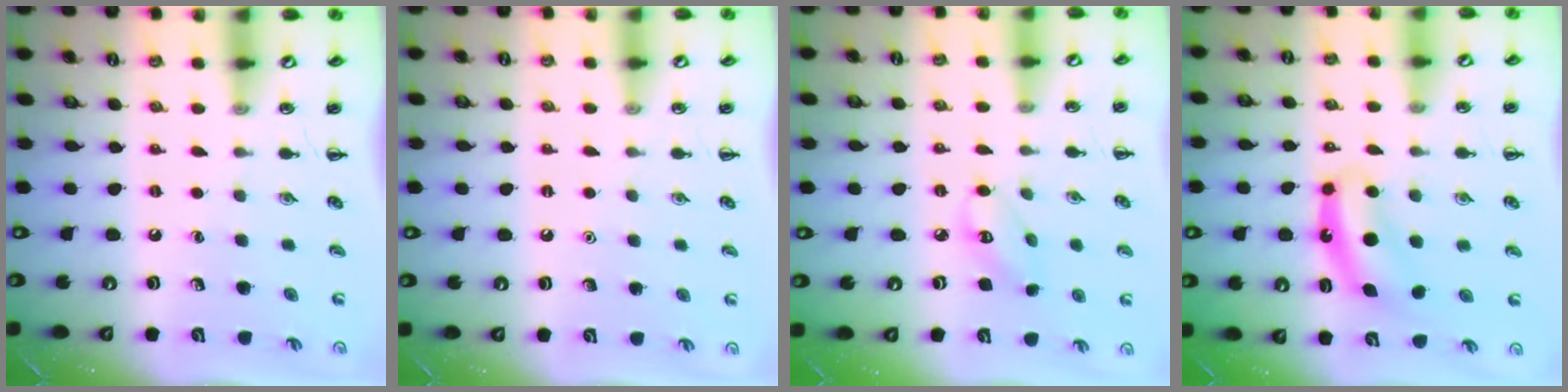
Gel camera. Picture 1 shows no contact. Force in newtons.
{"total": 1.5, "press": 1.5, "slide": 0.1}
{"total": 4.2, "press": 4.1, "slide": 0.8}
{"total": 7.1, "press": 7.0, "slide": 0.4}